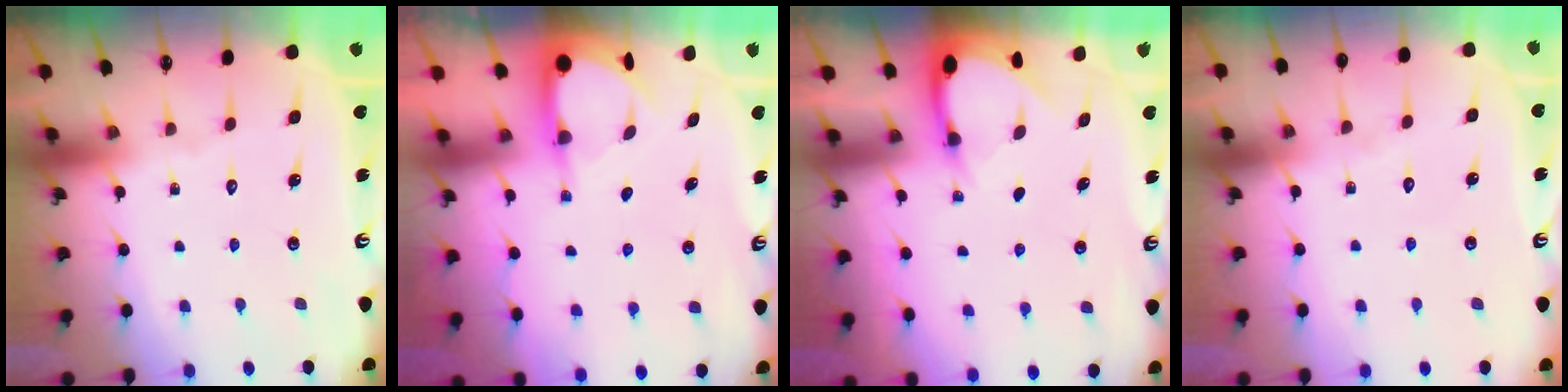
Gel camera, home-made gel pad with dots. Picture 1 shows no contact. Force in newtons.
{"total": 4.0, "press": 3.9, "slide": 0.3}
{"total": 3.6, "press": 3.6, "slide": 0.2}
{"total": 3.5, "press": 3.5, "slide": 0.4}